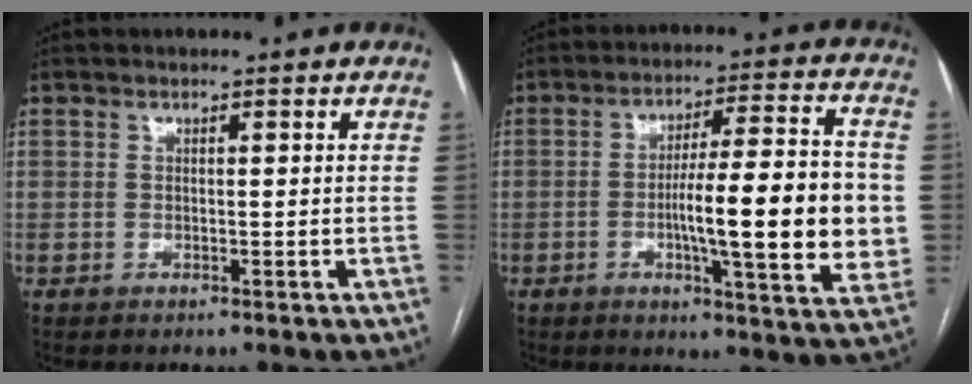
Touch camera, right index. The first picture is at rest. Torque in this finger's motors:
{"motor_torque": [2.14, 0.00, 0.43, 0.10]}